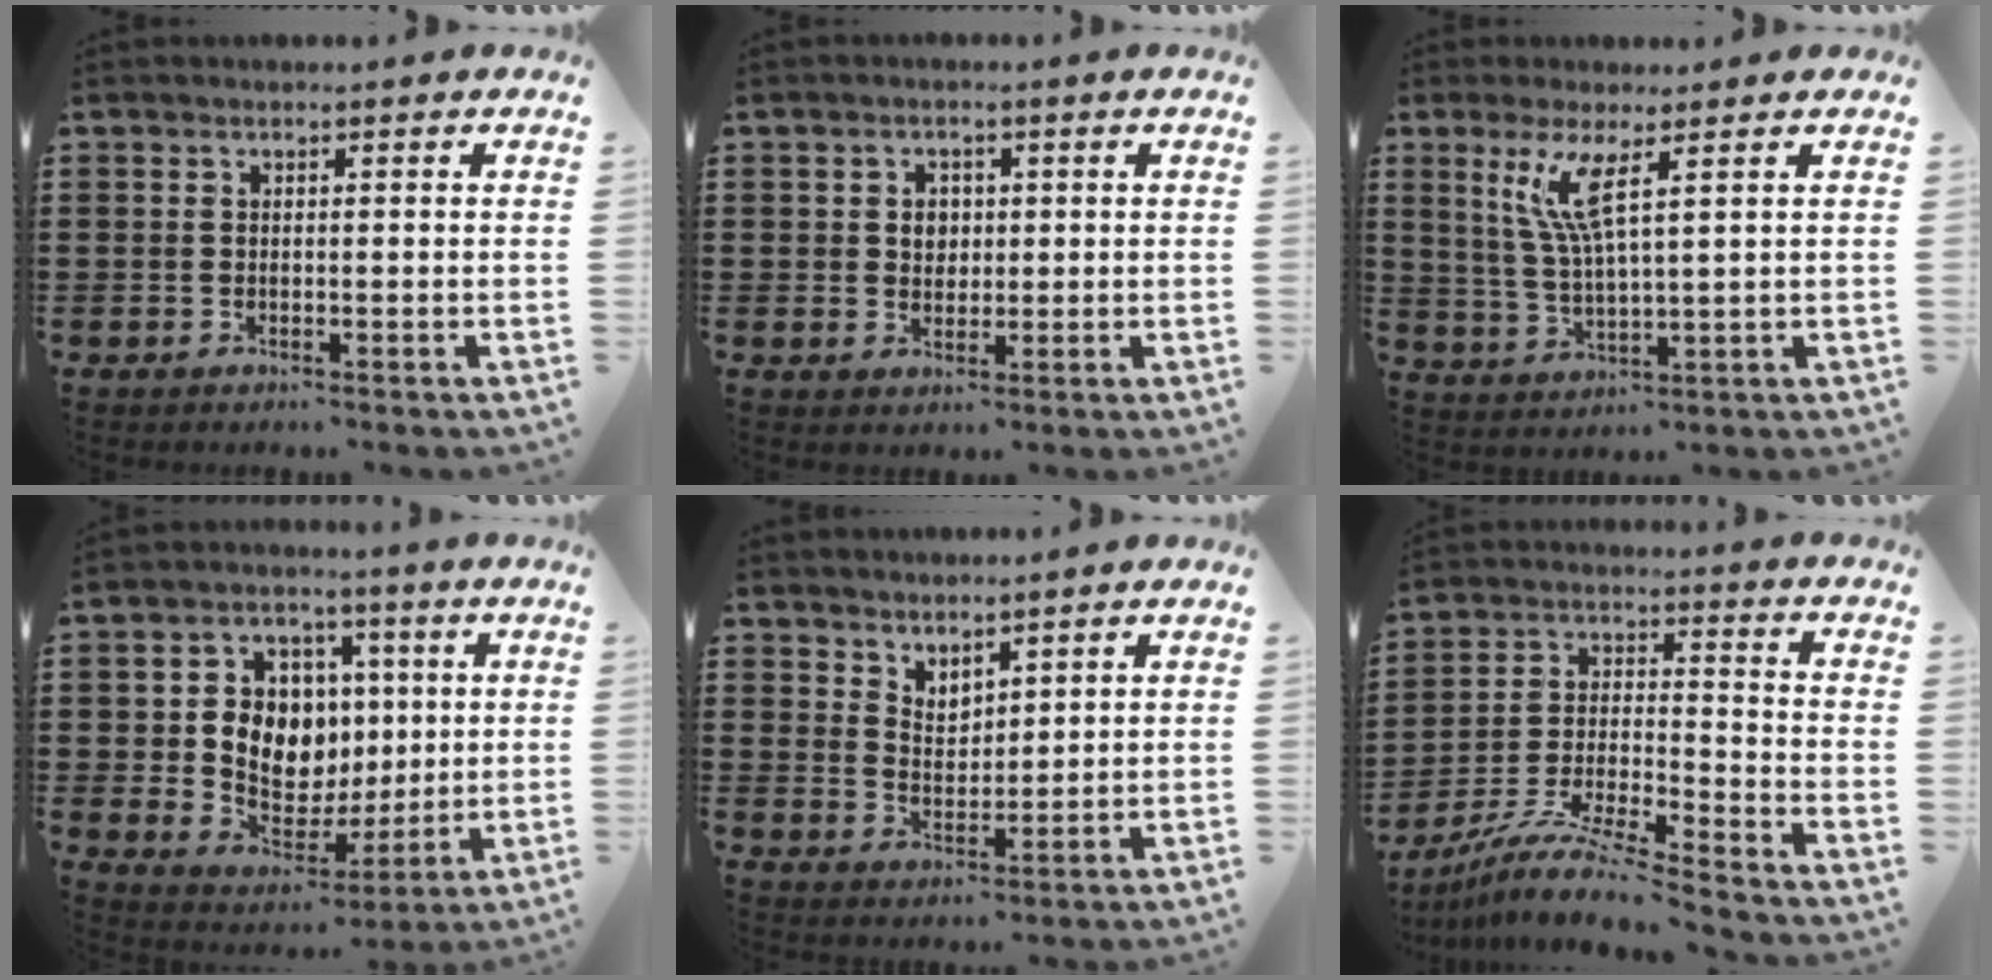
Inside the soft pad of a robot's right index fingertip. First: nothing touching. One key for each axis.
{"total": 2.4, "fx": 0.4, "fy": 2.0, "fz": 1.3, "tx": -0.032, "ty": 0.010, "tz": 0.005}
{"total": 6.8, "fx": 3.1, "fy": 1.0, "fz": 6.0, "tx": -0.135, "ty": -0.003, "tz": 0.049}
{"total": 9.1, "fx": 1.4, "fy": 8.0, "fz": 4.1, "tx": -0.092, "ty": 0.008, "tz": 0.029}
{"total": 3.2, "fx": 3.0, "fy": 0.9, "fz": -0.4, "tx": -0.002, "ty": -0.006, "tz": 0.059}
{"total": 8.9, "fx": -8.3, "fy": -0.4, "fz": 3.2, "tx": -0.065, "ty": 0.000, "tz": -0.168}